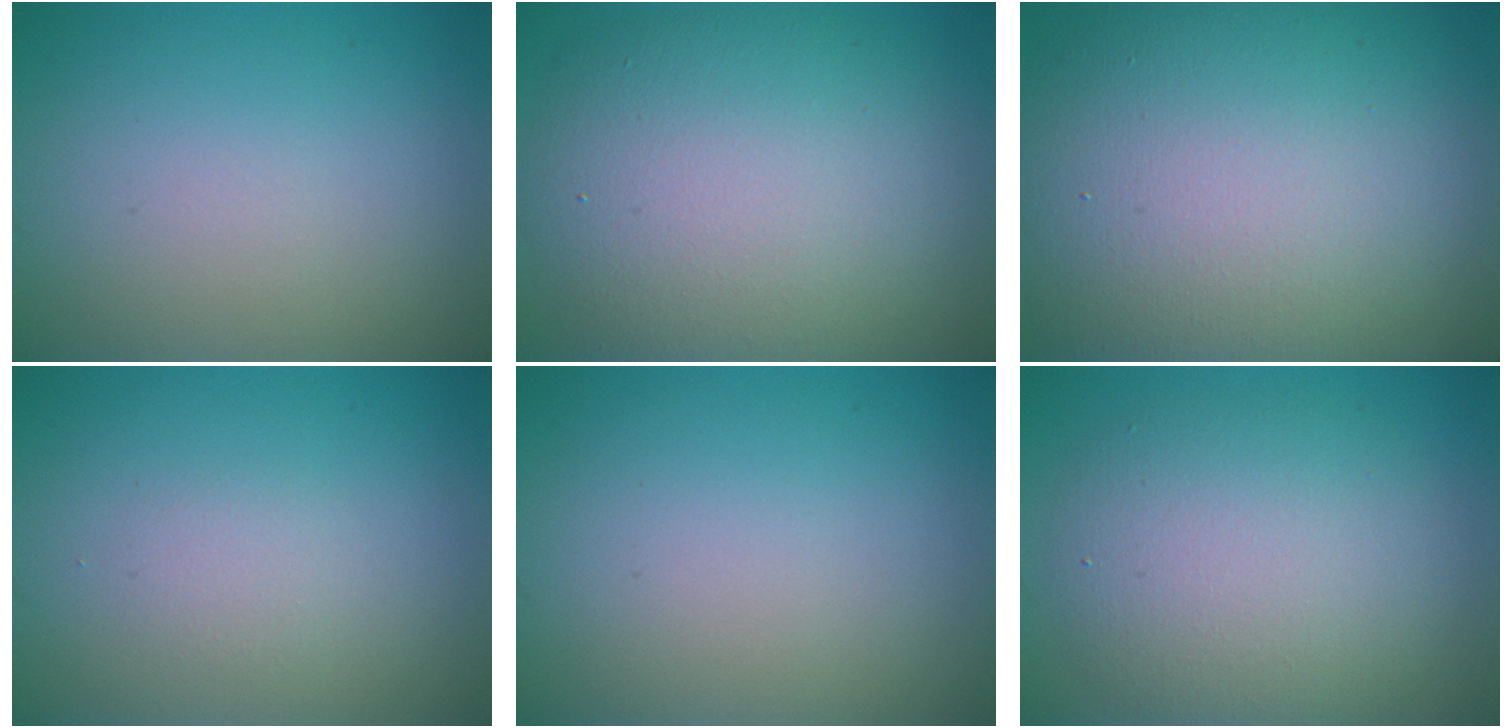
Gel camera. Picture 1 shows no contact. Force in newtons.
{"total": 11.3, "press": 11.3, "slide": 0.5}
{"total": 17.8, "press": 17.7, "slide": 1.1}
{"total": 1.1, "press": 1.1, "slide": 0.0}
{"total": 0.0}
{"total": 6.6, "press": 6.6, "slide": 0.3}